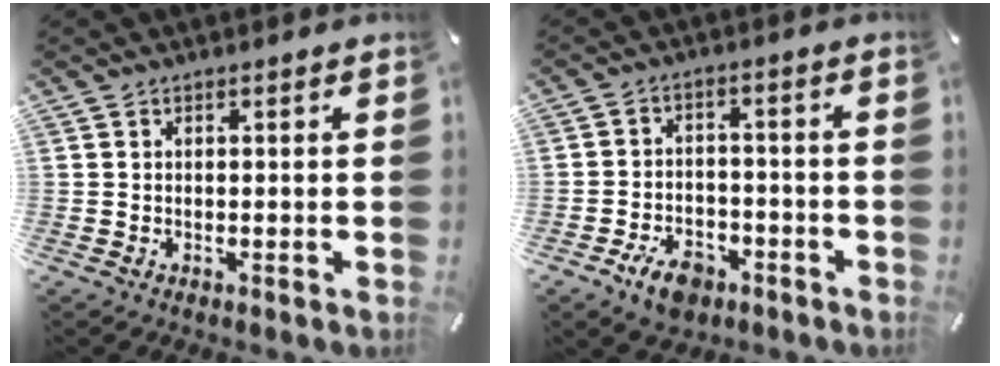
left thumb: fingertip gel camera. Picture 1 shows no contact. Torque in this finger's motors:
{"motor_torque": [0.15, 0.33, 0.01, 0.12, 0.01]}